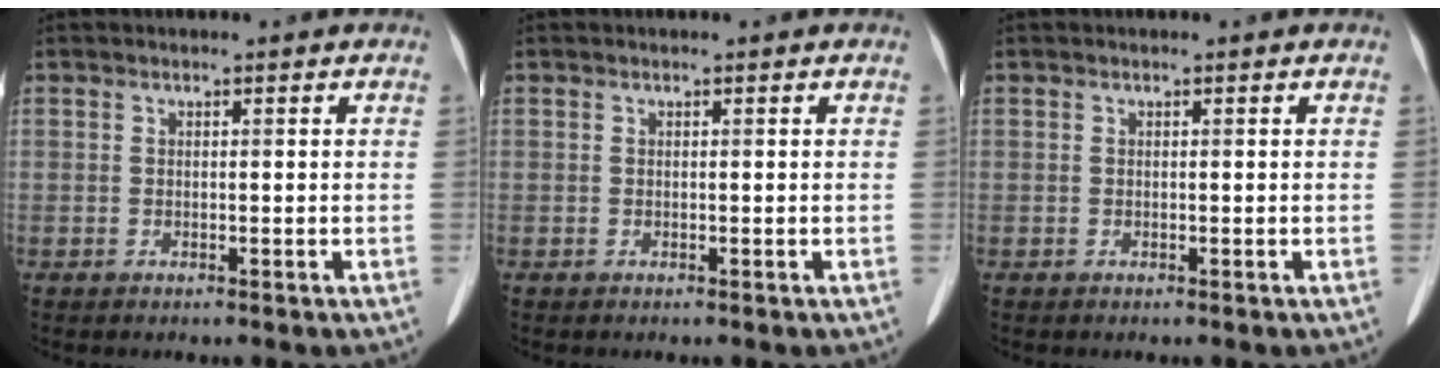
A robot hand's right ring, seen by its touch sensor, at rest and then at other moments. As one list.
[{"total": 0.0}, {"total": 0.0}]